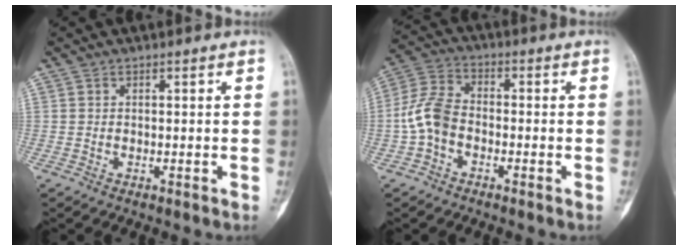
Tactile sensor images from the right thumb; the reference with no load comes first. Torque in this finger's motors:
{"motor_torque": [0.23, 0.24, 0.13, -0.10, 0.05]}